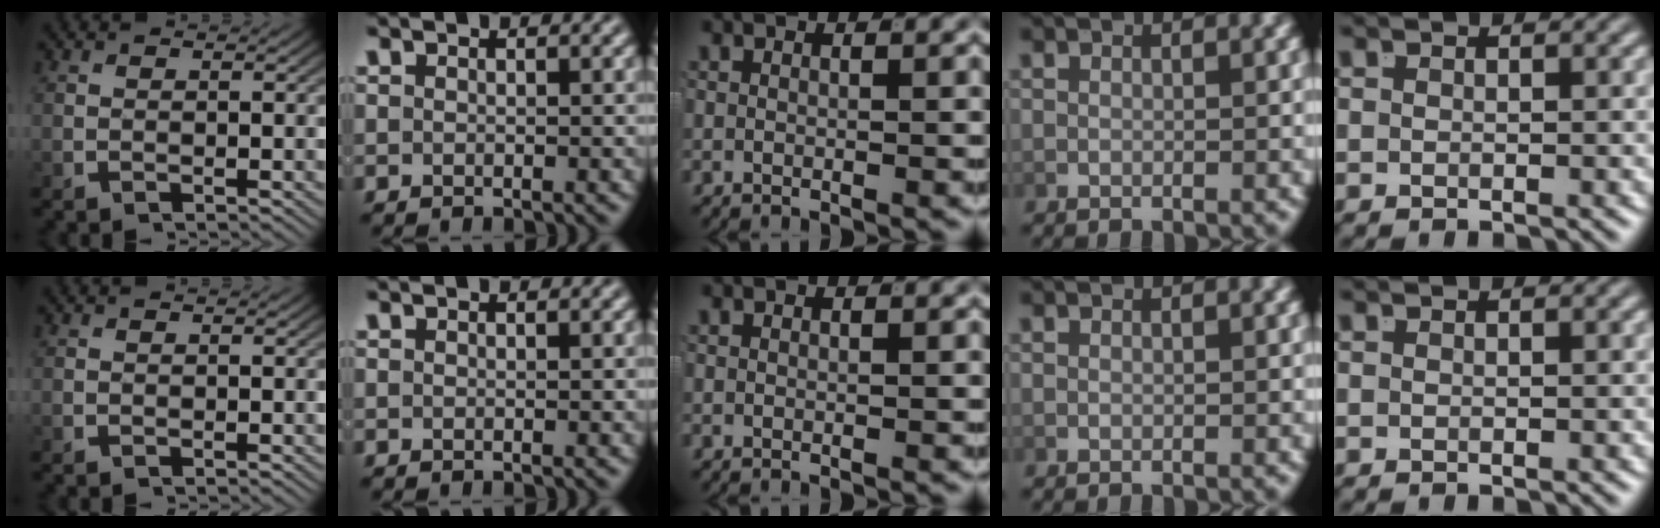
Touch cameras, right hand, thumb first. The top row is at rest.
{}